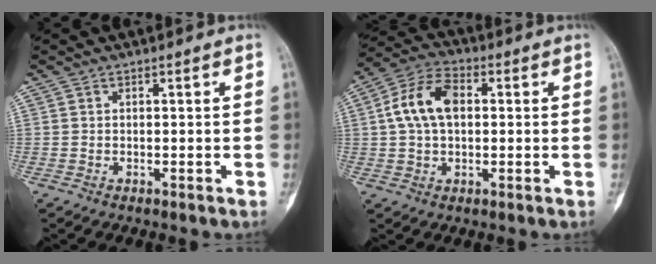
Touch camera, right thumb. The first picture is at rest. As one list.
[{"total": 10.4, "force": [1.4, 6.6, 7.9], "torque": [-0.152, 0.024, 0.021]}]